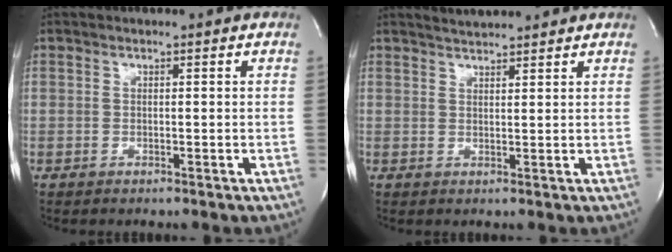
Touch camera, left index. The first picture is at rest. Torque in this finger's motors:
{"motor_torque": [0.11, -0.09, -0.03, -0.01]}